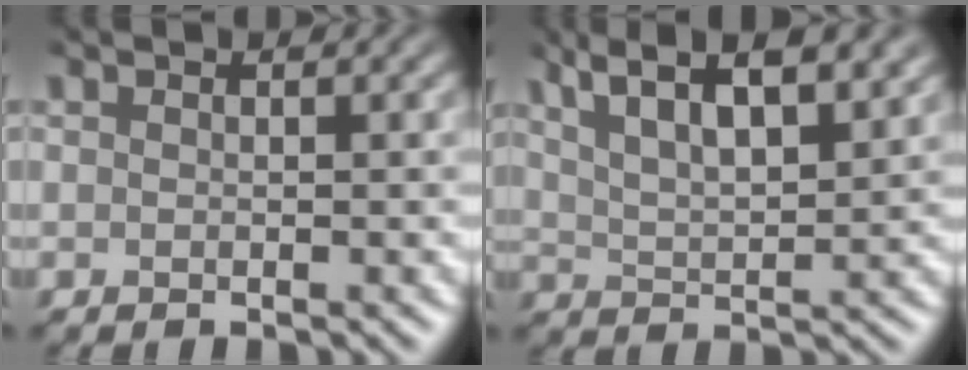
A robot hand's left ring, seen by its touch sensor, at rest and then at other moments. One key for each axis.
{"total": 7.8, "fx": 5.3, "fy": 2.3, "fz": 5.2, "tx": -0.087, "ty": 0.028, "tz": 0.076}